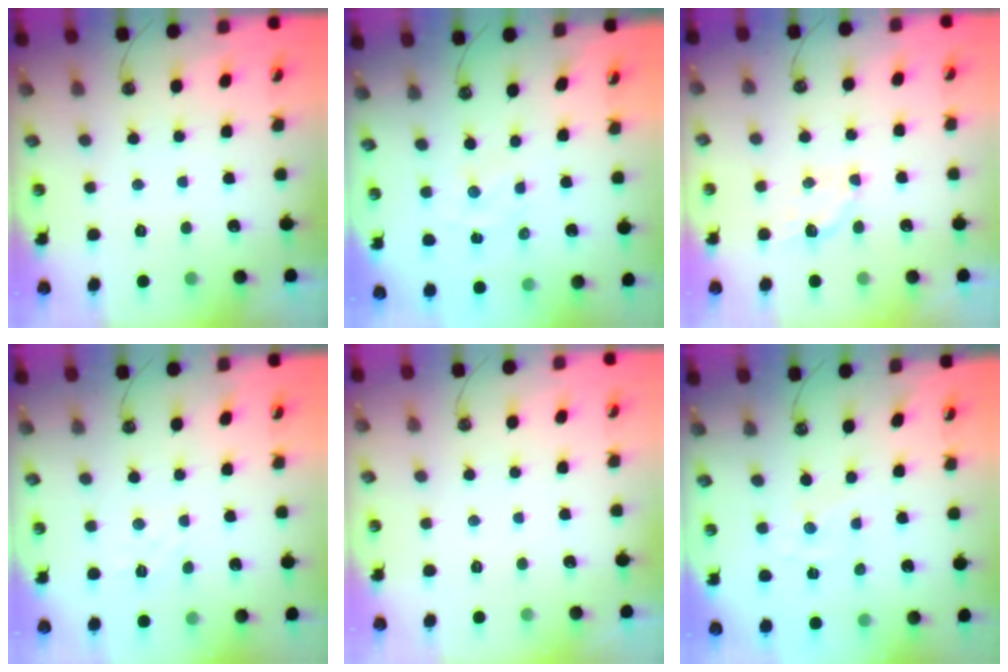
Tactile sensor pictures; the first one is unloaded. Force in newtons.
{"total": 1.0, "press": 1.0, "slide": 0.2}
{"total": 2.9, "press": 2.9, "slide": 0.7}
{"total": 6.0, "press": 6.0, "slide": 0.6}
{"total": 0.0}
{"total": 0.0}